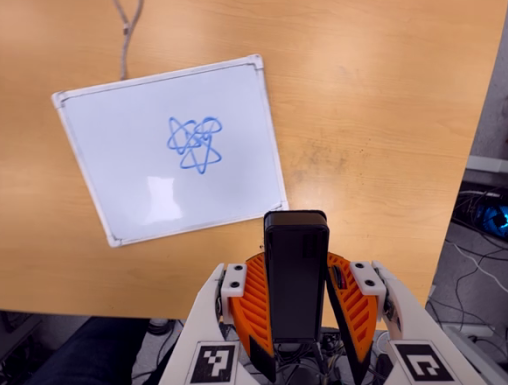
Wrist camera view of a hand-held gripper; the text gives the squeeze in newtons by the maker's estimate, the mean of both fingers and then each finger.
{"total": 5.9, "left": 4.9, "right": 6.8}